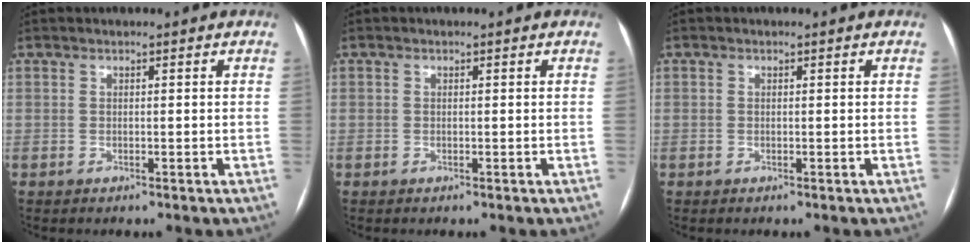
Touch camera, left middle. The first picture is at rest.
{"total": 0.0}
{"total": 0.0}